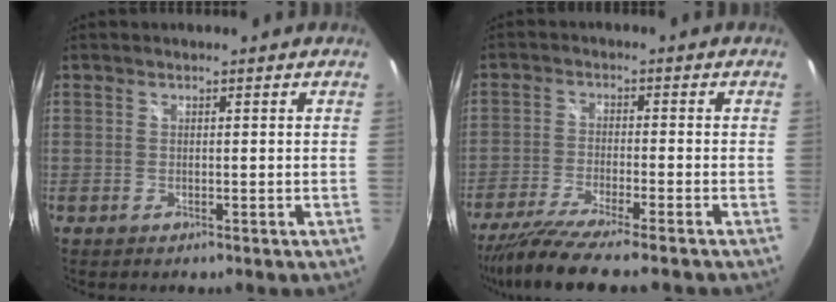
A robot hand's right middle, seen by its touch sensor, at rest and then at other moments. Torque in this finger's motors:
{"motor_torque": [1.07, -1.07, 0.27, 0.08]}